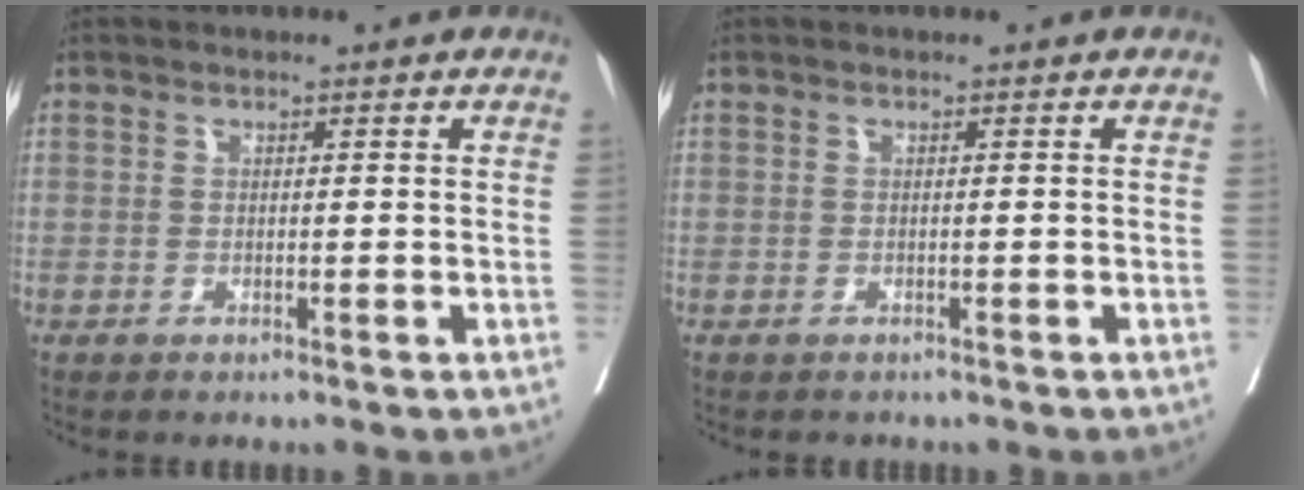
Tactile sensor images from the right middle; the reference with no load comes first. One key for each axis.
{"total": 1.3, "fx": -1.1, "fy": 0.7, "fz": 0.1, "tx": -0.009, "ty": -0.001, "tz": -0.017}